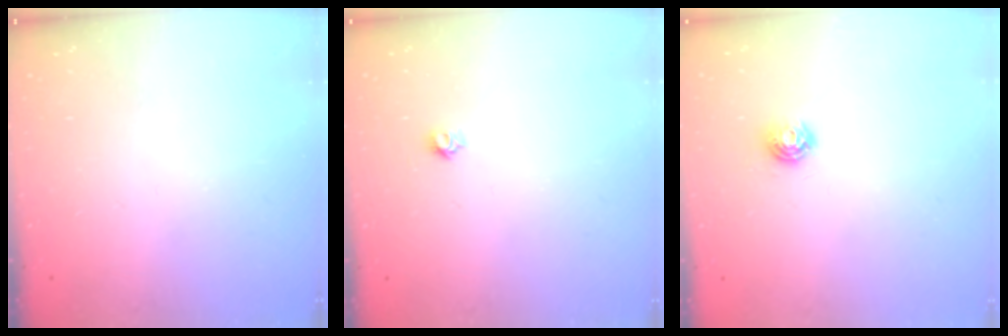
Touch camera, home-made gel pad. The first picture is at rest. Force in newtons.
{"total": 3.9, "press": 3.9, "slide": 0.3}
{"total": 5.0, "press": 5.0, "slide": 0.6}